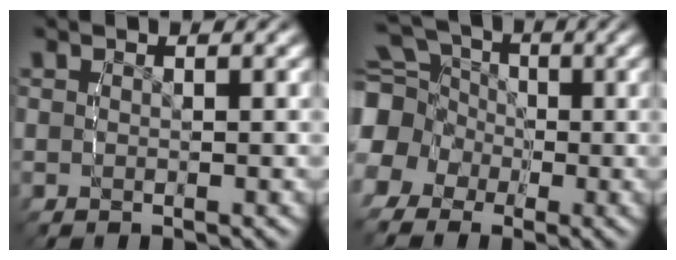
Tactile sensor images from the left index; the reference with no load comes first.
{"total": 11.8, "force": [0.0, 10.5, 5.3], "torque": [-0.121, -0.017, -0.015]}